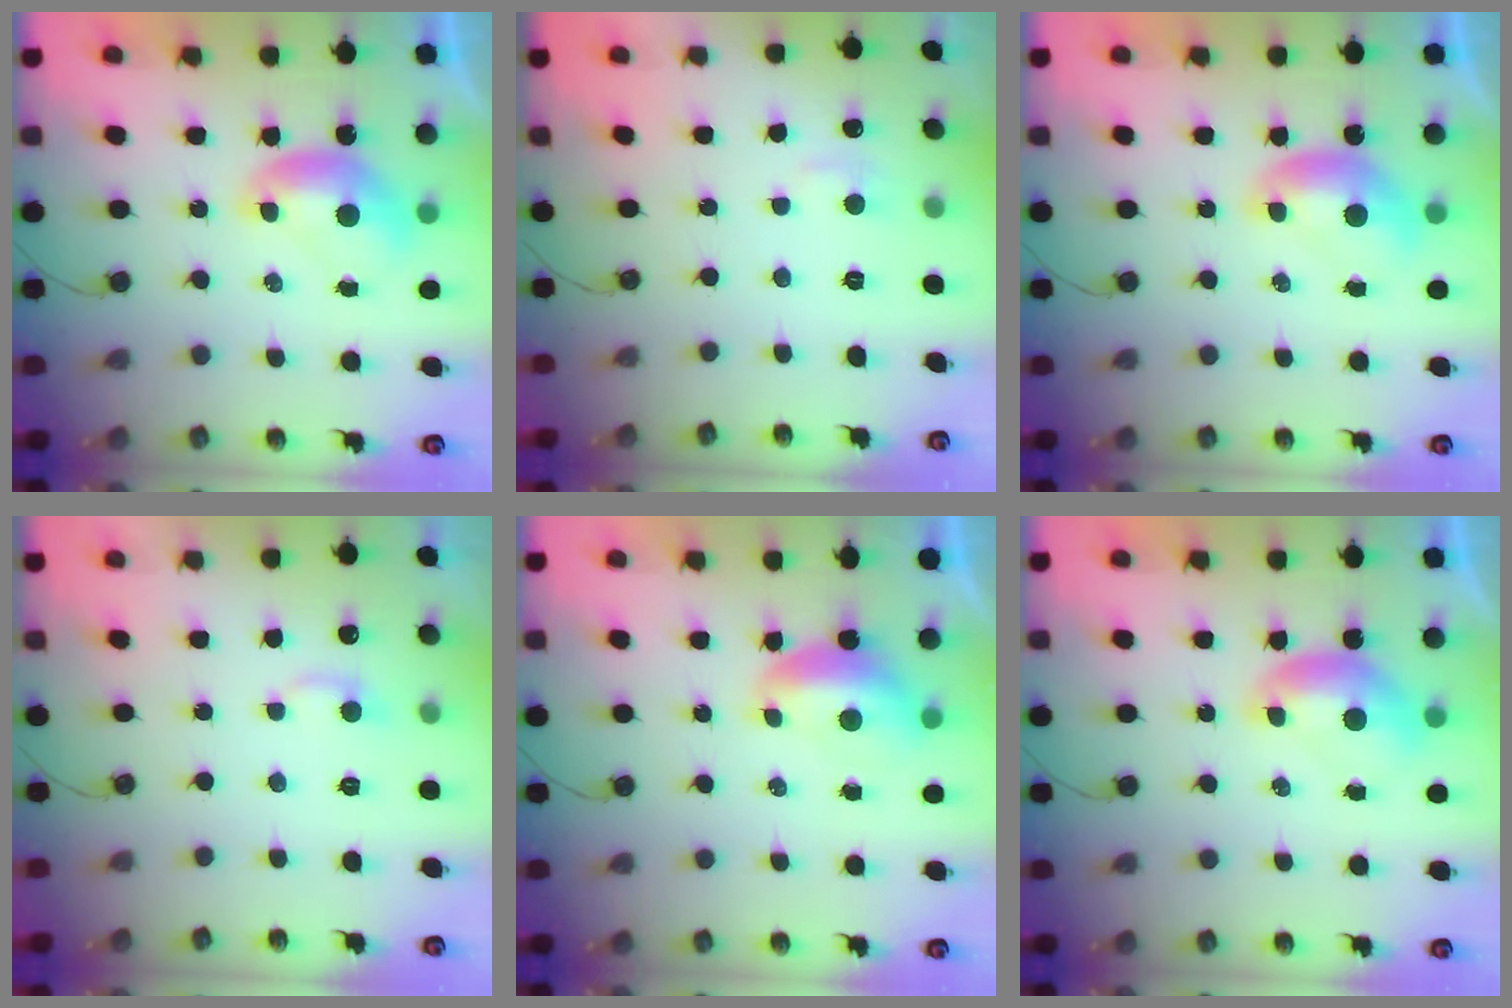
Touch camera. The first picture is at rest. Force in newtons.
{"total": 1.9, "press": 1.7, "slide": 0.7}
{"total": 0.0}
{"total": 2.4, "press": 2.4, "slide": 0.4}
{"total": 1.0, "press": 0.8, "slide": 0.6}
{"total": 0.0}